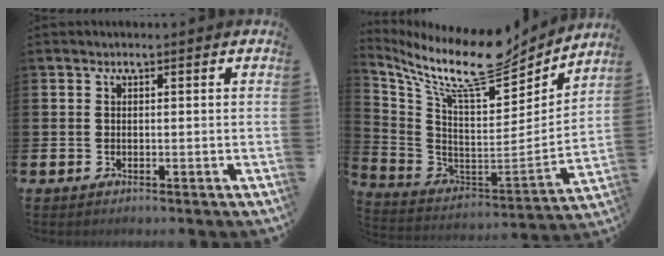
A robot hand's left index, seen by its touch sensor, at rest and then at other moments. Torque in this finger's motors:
{"motor_torque": [1.12, -1.02, 0.74, 0.21]}